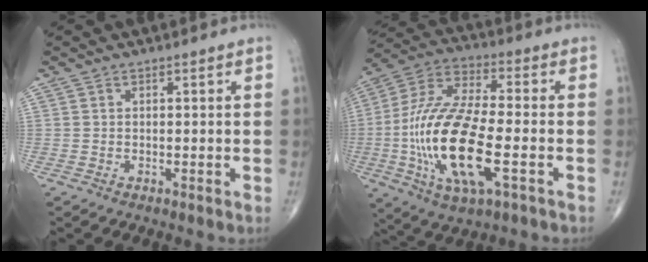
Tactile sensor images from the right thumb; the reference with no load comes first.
{"total": 21.8, "force": [-4.8, 7.9, 19.7], "torque": [-0.423, 0.015, -0.081]}